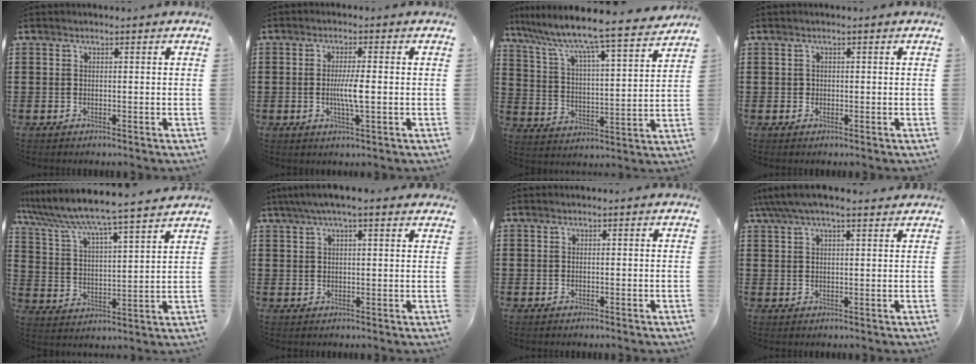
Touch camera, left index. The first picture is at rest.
{"total": 4.4, "force": [-0.3, 0.6, 4.3], "torque": [-0.084, -0.003, -0.010]}
{"total": 7.6, "force": [6.8, -0.7, 3.3], "torque": [-0.096, -0.061, 0.104]}
{"total": 0.7, "force": [0.1, 0.6, 0.1], "torque": [-0.006, 0.005, 0.000]}
{"total": 5.6, "force": [5.2, -0.7, 1.8], "torque": [-0.062, -0.046, 0.080]}
{"total": 4.5, "force": [3.2, 0.6, 3.1], "torque": [-0.067, 0.000, 0.056]}
{"total": 0.0}
{"total": 4.5, "force": [3.4, 1.3, 2.7], "torque": [-0.062, 0.003, 0.061]}